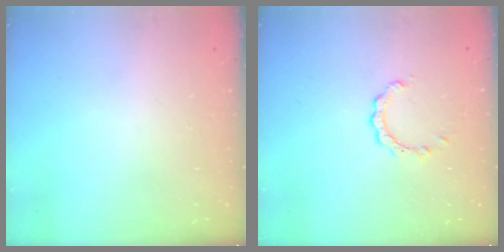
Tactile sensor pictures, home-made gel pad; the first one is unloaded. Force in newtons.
{"total": 3.0, "press": 3.0, "slide": 0.1}